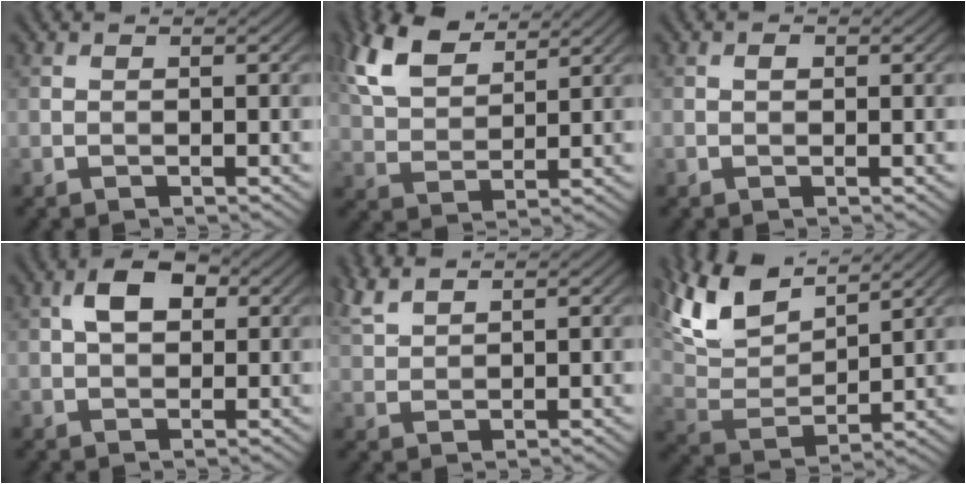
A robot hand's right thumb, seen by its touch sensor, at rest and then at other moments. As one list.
[{"total": 9.1, "force": [5.6, 4.4, 5.7], "torque": [-0.151, 0.016, 0.117]}, {"total": 0.6, "force": [0.0, 0.4, 0.5], "torque": [-0.009, 0.002, -0.001]}, {"total": 4.8, "force": [1.3, 3.0, 3.5], "torque": [-0.064, 0.010, 0.015]}, {"total": 3.8, "force": [3.1, 0.8, 1.9], "torque": [-0.052, 0.010, 0.073]}, {"total": 12.4, "force": [8.5, 4.7, 7.7], "torque": [-0.200, 0.015, 0.168]}]